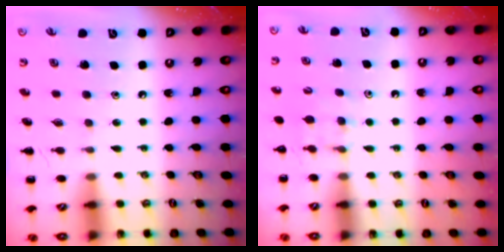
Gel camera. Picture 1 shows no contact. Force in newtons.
{"total": 5.3, "press": 5.1, "slide": 1.5}